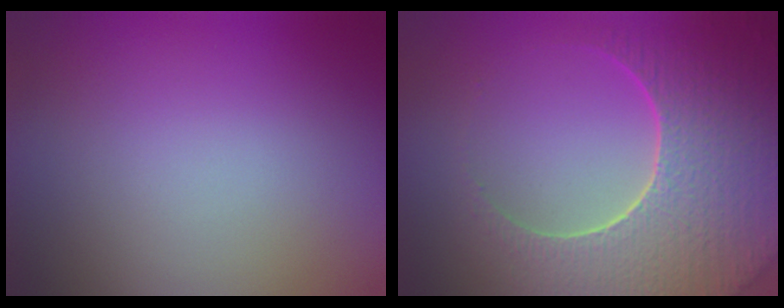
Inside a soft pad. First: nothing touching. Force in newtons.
{"total": 8.8, "press": 6.3, "slide": 6.2}